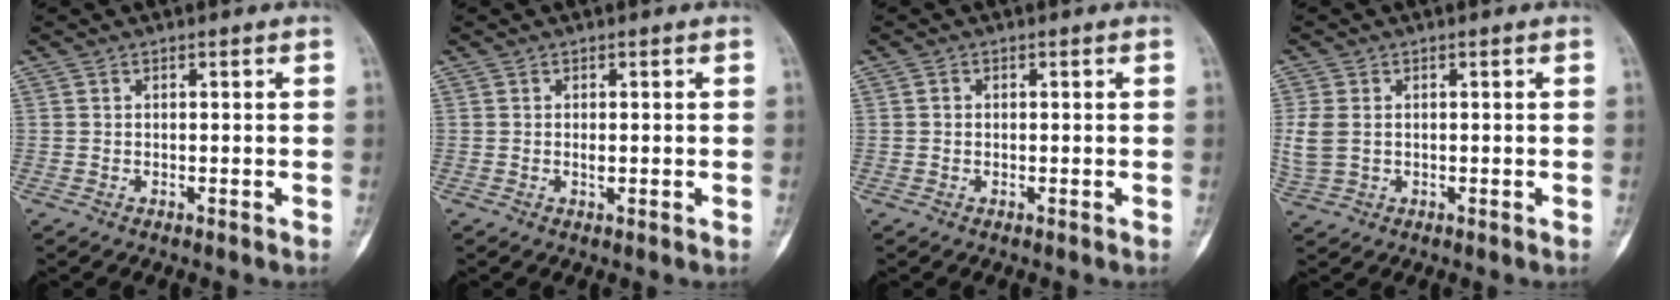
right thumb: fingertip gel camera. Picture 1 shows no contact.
{"total": 1.1, "force": [0.0, 0.5, 1.0], "torque": [-0.017, -0.002, -0.001]}
{"total": 0.7, "force": [0.0, 0.6, 0.3], "torque": [0.002, 0.003, -0.002]}
{"total": 4.9, "force": [0.3, 3.5, 3.3], "torque": [-0.086, 0.003, 0.011]}